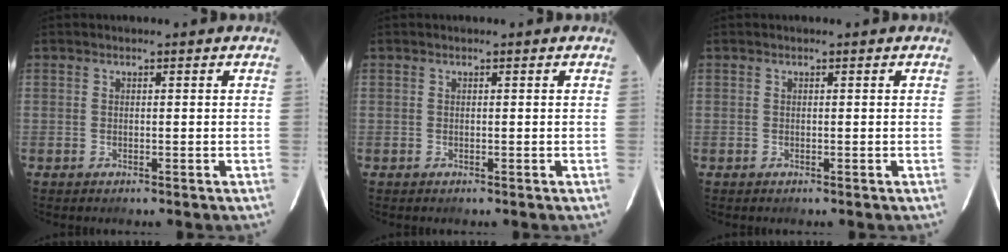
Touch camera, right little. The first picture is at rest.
{"total": 0.0}
{"total": 0.0}